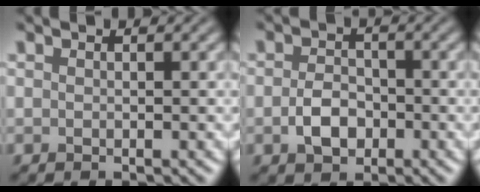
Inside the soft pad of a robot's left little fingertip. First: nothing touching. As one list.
[{"total": 3.0, "force": [-1.0, 2.1, 1.9], "torque": [-0.036, 0.000, -0.024]}]